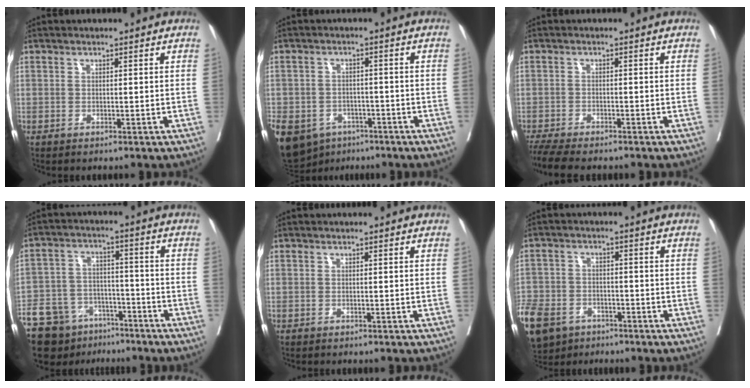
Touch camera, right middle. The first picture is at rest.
{"total": 18.1, "force": [-9.4, 13.6, 7.3], "torque": [-0.227, -0.012, -0.131]}
{"total": 7.8, "force": [-6.8, 1.3, 3.6], "torque": [-0.061, -0.014, -0.112]}
{"total": 17.1, "force": [-13.0, 9.0, 6.5], "torque": [-0.153, 0.009, -0.207]}
{"total": 0.7, "force": [-0.6, 0.1, 0.2], "torque": [-0.009, -0.003, -0.012]}
{"total": 19.8, "force": [-11.3, 13.8, 8.8], "torque": [-0.296, -0.023, -0.184]}